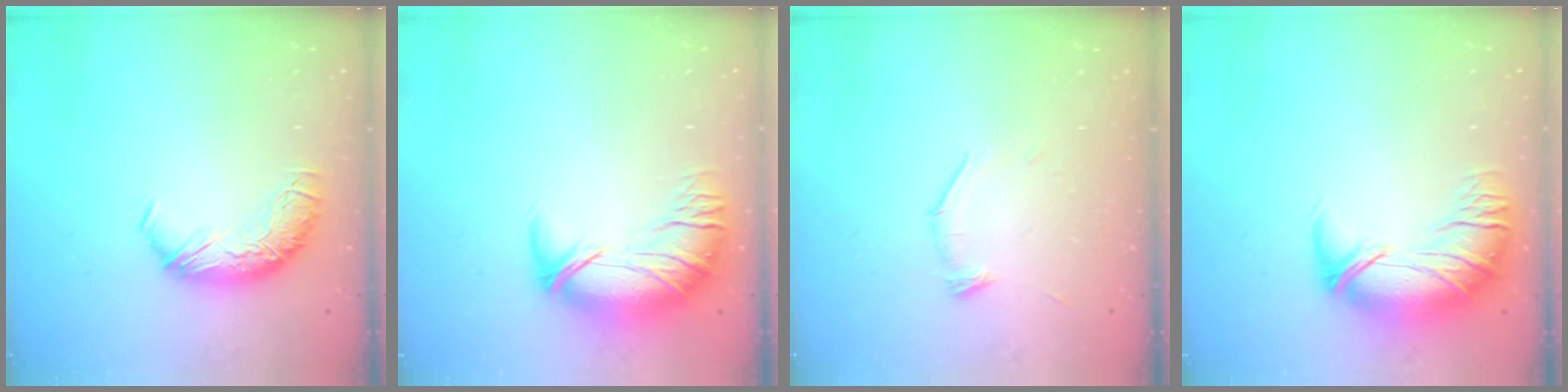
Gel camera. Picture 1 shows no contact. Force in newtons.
{"total": 2.5, "press": 0.1, "slide": 2.5}
{"total": 8.6, "press": 8.6, "slide": 0.7}
{"total": 2.9, "press": 0.6, "slide": 2.9}